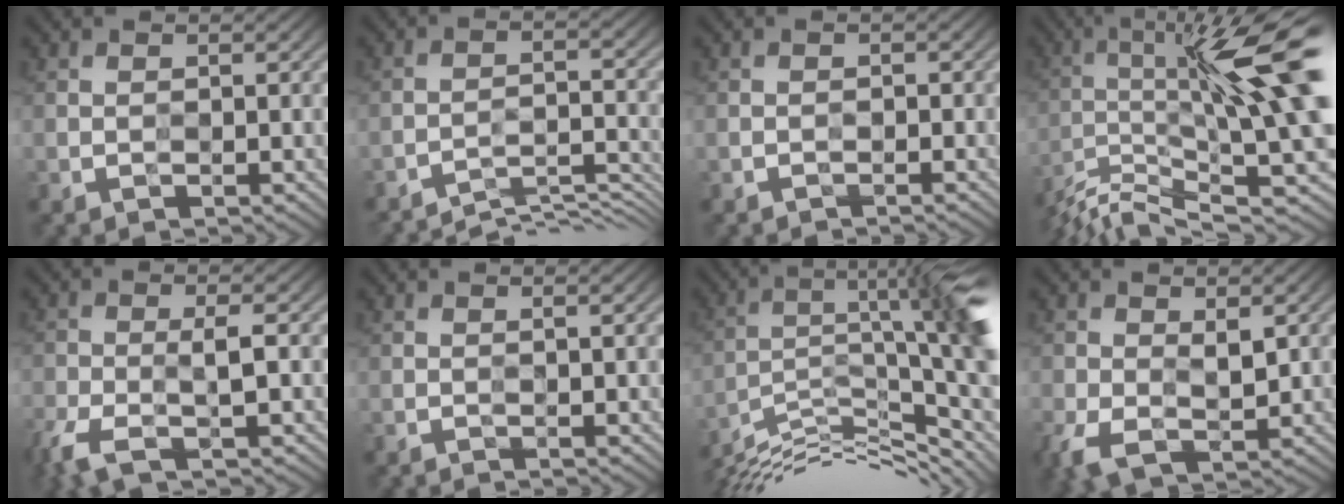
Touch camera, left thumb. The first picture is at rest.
{"total": 6.2, "force": [-5.6, 1.0, 2.5], "torque": [-0.046, 0.004, -0.085]}
{"total": 0.8, "force": [-0.7, 0.2, 0.2], "torque": [0.000, 0.000, -0.015]}
{"total": 15.5, "force": [-3.7, 2.8, 14.8], "torque": [-0.244, -0.004, -0.064]}
{"total": 5.3, "force": [-2.6, 1.2, 4.5], "torque": [-0.099, -0.003, -0.062]}
{"total": 1.5, "force": [-0.1, 0.0, 1.5], "torque": [-0.024, 0.004, -0.007]}
{"total": 13.6, "force": [-5.4, 2.7, 12.2], "torque": [-0.212, -0.004, -0.097]}
{"total": 5.7, "force": [-0.9, 3.3, 4.6], "torque": [-0.110, -0.013, -0.015]}